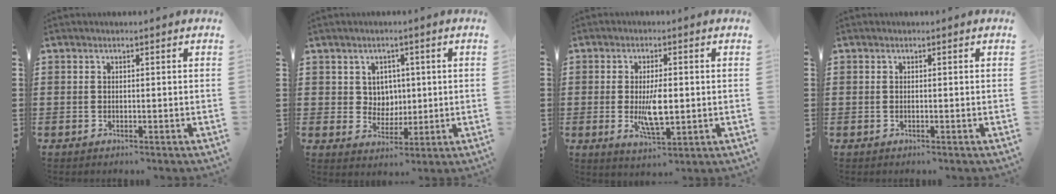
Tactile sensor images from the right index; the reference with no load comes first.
{"total": 4.1, "force": [1.4, 3.7, 1.0], "torque": [-0.038, 0.012, 0.024]}
{"total": 6.2, "force": [-0.5, 2.4, 5.7], "torque": [-0.106, -0.005, -0.012]}
{"total": 0.0}